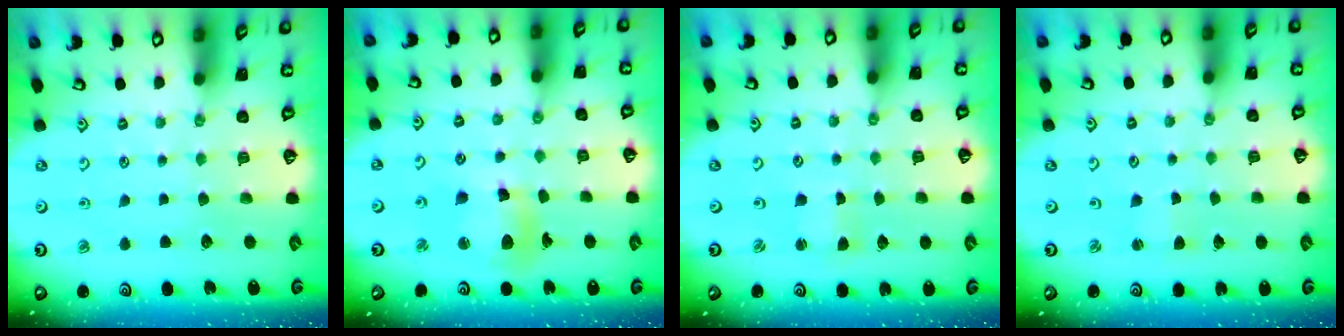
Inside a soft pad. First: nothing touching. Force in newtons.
{"total": 11.8, "press": 11.5, "slide": 2.5}
{"total": 1.2, "press": 1.1, "slide": 0.3}
{"total": 1.8, "press": 1.8, "slide": 0.2}